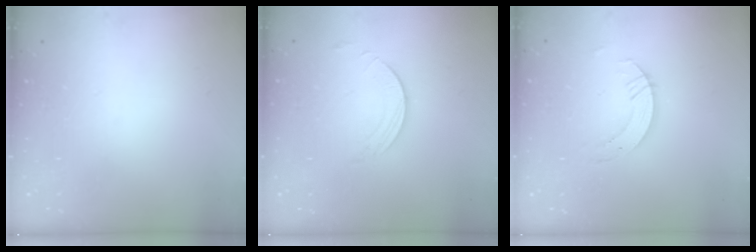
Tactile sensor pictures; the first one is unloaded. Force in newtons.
{"total": 1.6, "press": 1.6, "slide": 0.2}
{"total": 4.3, "press": 4.2, "slide": 0.3}